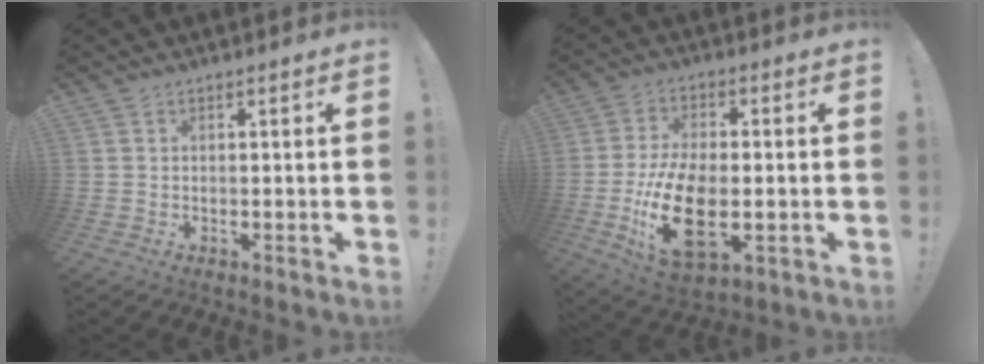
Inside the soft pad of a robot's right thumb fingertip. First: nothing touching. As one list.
[{"total": 17.1, "force": [-3.7, 9.6, 13.6], "torque": [-0.258, 0.000, -0.058]}]